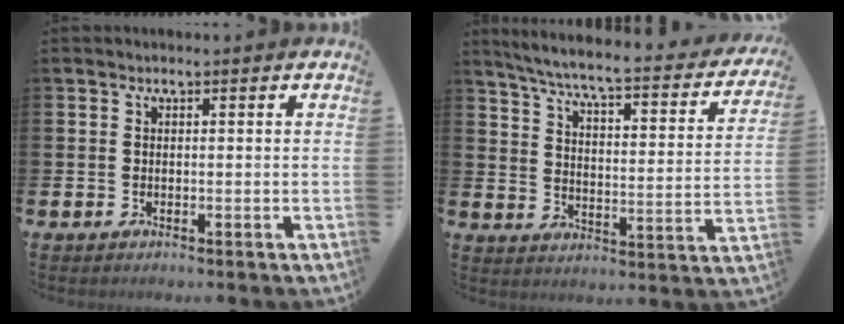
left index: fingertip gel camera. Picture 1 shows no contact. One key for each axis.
{"total": 5.5, "fx": 4.8, "fy": 0.6, "fz": 2.7, "tx": -0.076, "ty": -0.042, "tz": 0.071}